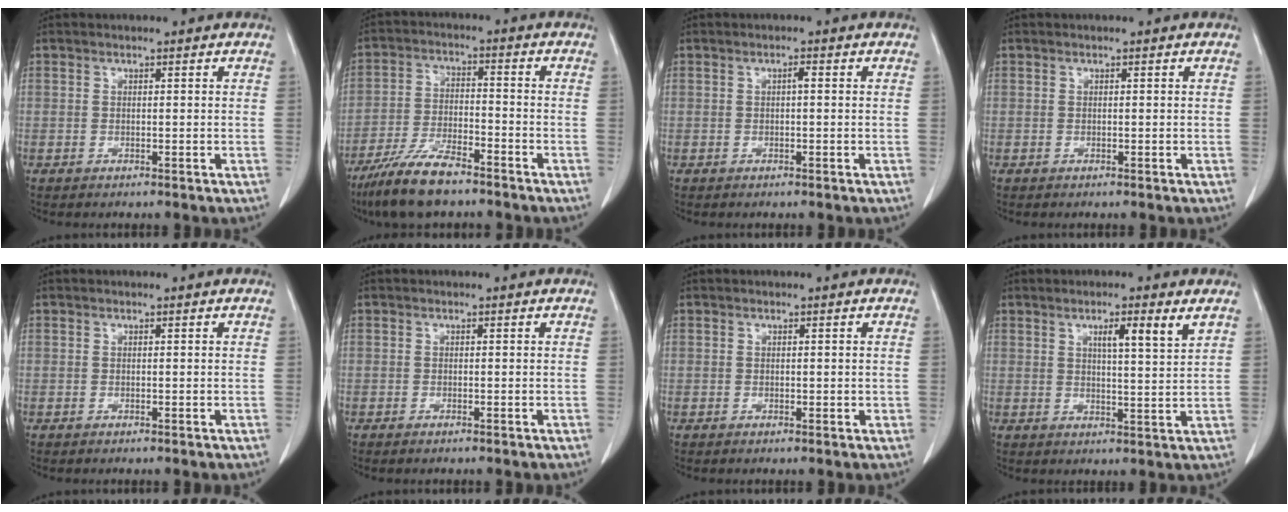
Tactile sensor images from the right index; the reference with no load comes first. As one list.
[{"total": 9.9, "force": [-7.6, 2.2, 6.0], "torque": [-0.118, -0.020, -0.142]}, {"total": 0.9, "force": [0.1, 0.2, 0.8], "torque": [-0.014, 0.002, 0.001]}, {"total": 0.0}, {"total": 0.0}, {"total": 0.8, "force": [-0.6, 0.1, 0.5], "torque": [-0.011, -0.002, -0.008]}, {"total": 0.9, "force": [0.2, 0.6, 0.7], "torque": [-0.011, -0.002, 0.004]}, {"total": 5.5, "force": [3.1, 0.0, 4.6], "torque": [-0.071, -0.003, 0.046]}]